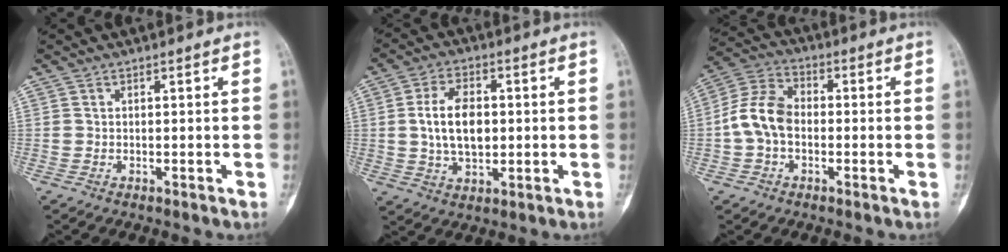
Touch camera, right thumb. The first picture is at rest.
{"total": 9.9, "force": [0.6, 5.9, 7.9], "torque": [-0.135, 0.003, 0.015]}
{"total": 9.2, "force": [-1.2, 6.4, 6.5], "torque": [-0.121, 0.030, -0.036]}